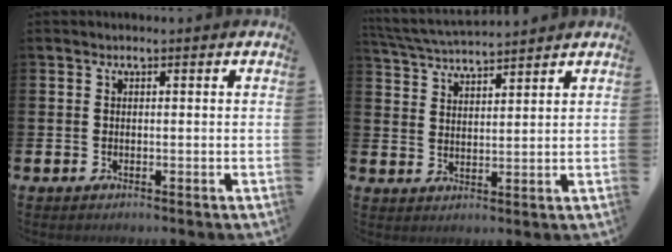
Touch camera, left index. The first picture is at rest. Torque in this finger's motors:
{"motor_torque": [0.92, -0.93, 0.14, 0.11]}